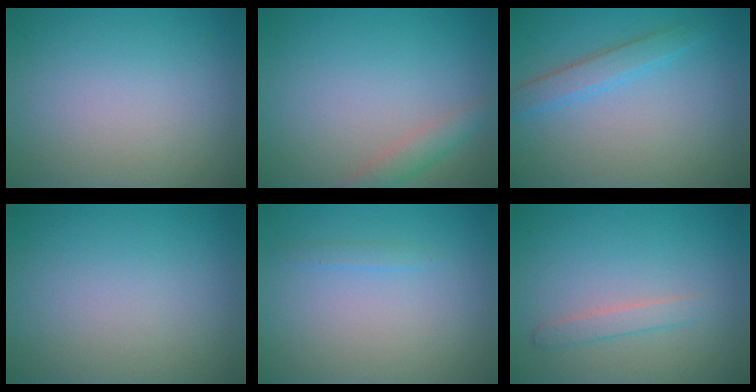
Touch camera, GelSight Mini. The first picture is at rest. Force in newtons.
{"total": 1.9, "press": 1.9, "slide": 0.1}
{"total": 2.3, "press": 2.3, "slide": 0.1}
{"total": 0.0}
{"total": 0.7, "press": 0.7, "slide": 0.1}
{"total": 1.4, "press": 1.4, "slide": 0.1}